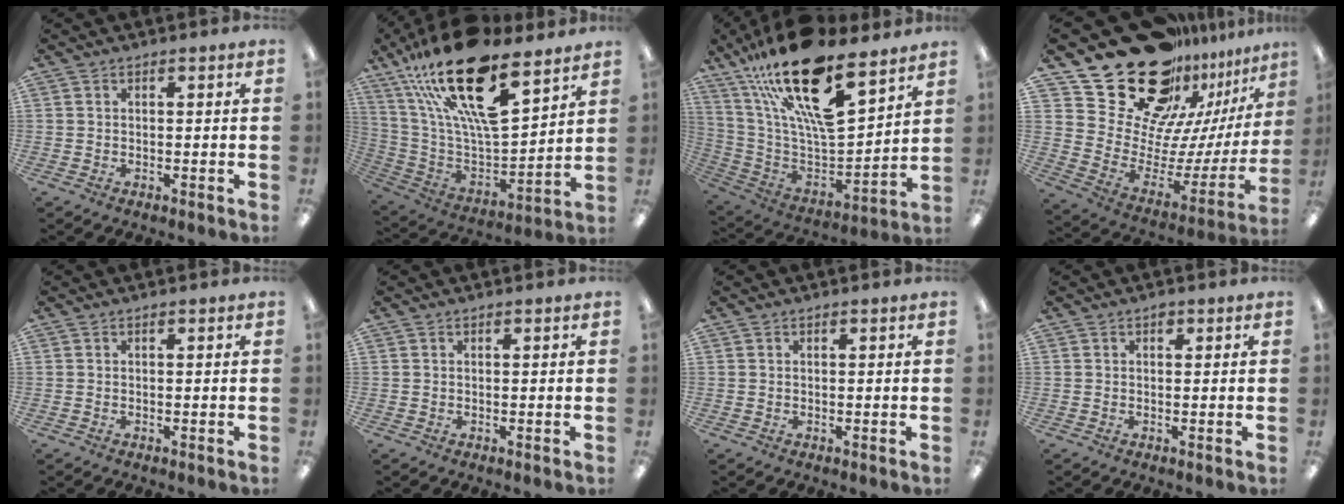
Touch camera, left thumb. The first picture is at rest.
{"total": 26.9, "force": [17.2, 10.3, 18.0], "torque": [-0.315, -0.101, 0.295]}
{"total": 25.5, "force": [16.8, 9.0, 16.9], "torque": [-0.298, -0.102, 0.292]}
{"total": 28.3, "force": [20.0, 15.3, 12.8], "torque": [-0.193, -0.147, 0.390]}
{"total": 0.0}
{"total": 0.0}
{"total": 0.0}
{"total": 1.1, "force": [0.6, 0.7, 0.6], "torque": [-0.004, 0.000, 0.008]}